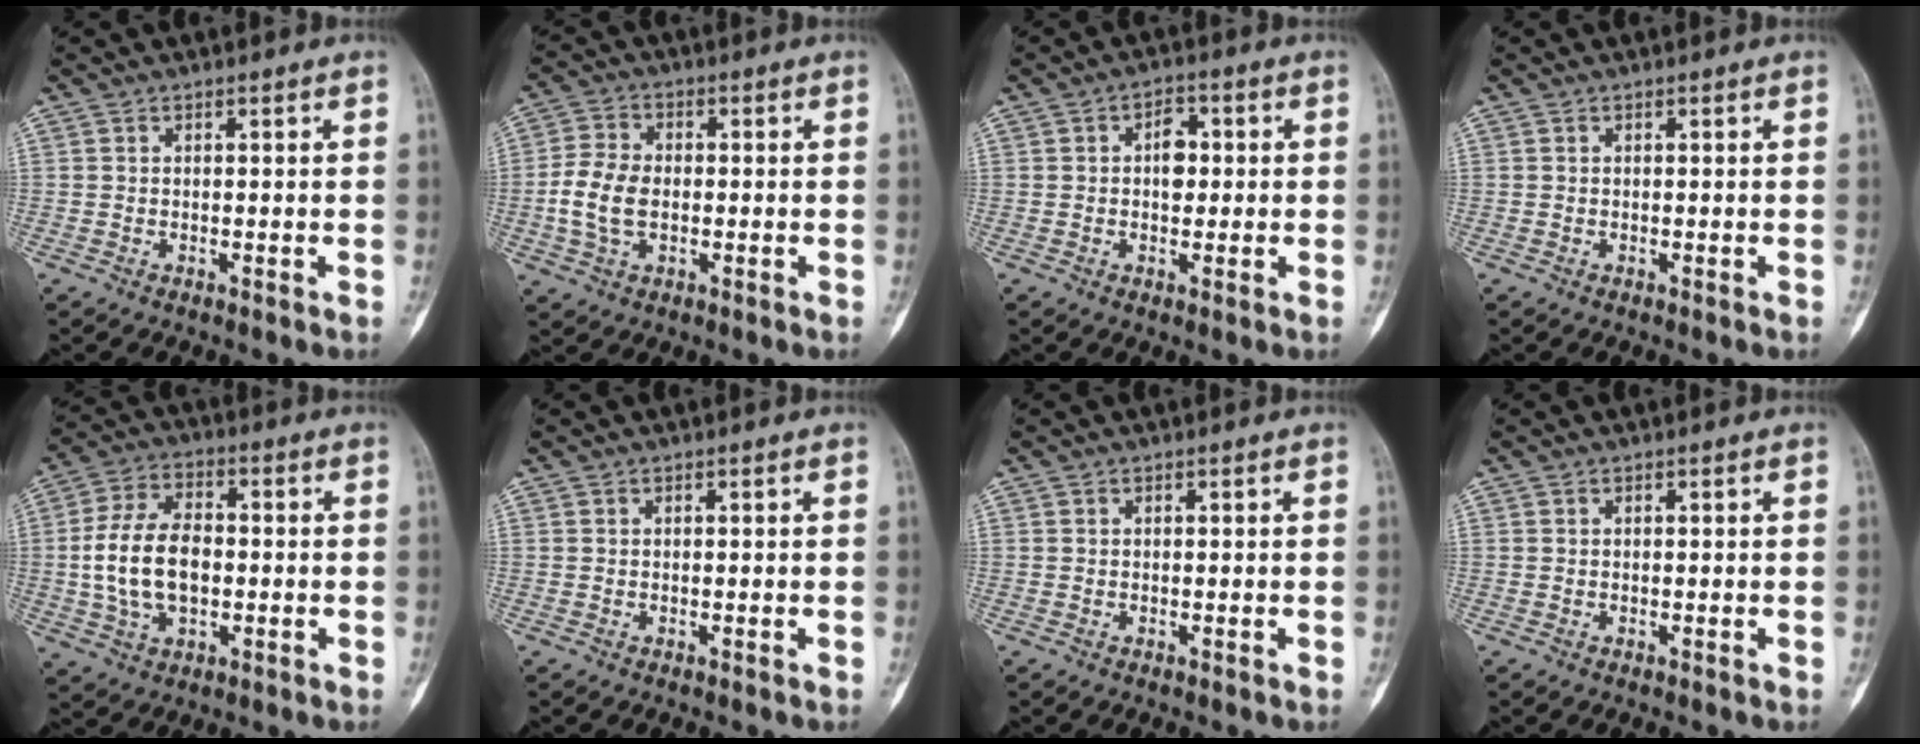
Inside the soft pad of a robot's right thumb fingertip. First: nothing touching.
{"total": 8.0, "force": [-1.0, 5.3, 6.0], "torque": [-0.126, 0.010, -0.022]}
{"total": 4.7, "force": [0.3, 3.1, 3.6], "torque": [-0.040, 0.006, -0.001]}
{"total": 0.0}
{"total": 13.0, "force": [-0.8, 8.0, 10.1], "torque": [-0.189, 0.017, -0.014]}
{"total": 0.0}
{"total": 0.0}
{"total": 0.0}